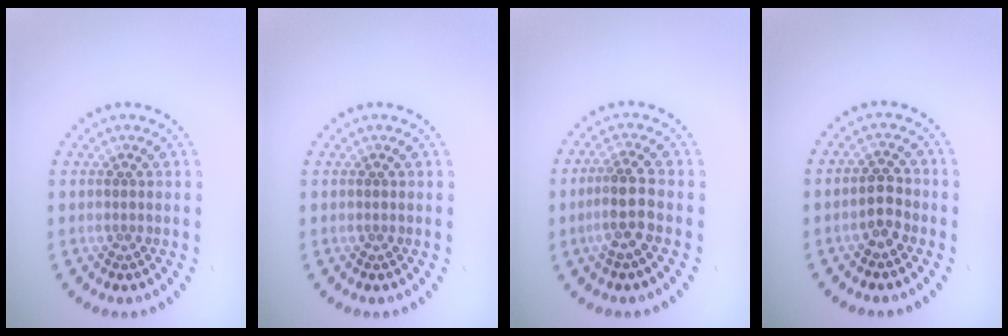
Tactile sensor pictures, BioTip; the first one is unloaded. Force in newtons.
{"total": 0.0}
{"total": 3.0, "press": 2.5, "slide": 1.7}
{"total": 2.2, "press": 2.2, "slide": 0.5}